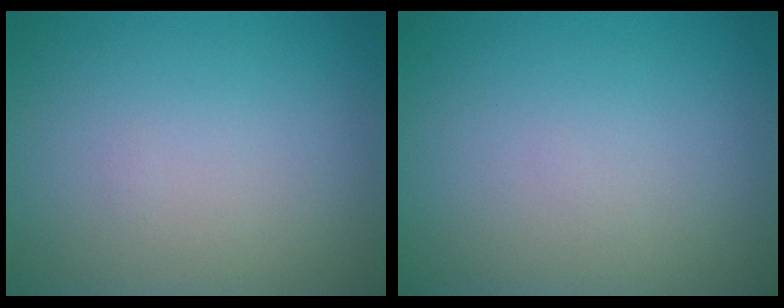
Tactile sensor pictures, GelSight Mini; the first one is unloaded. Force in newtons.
{"total": 0.0}